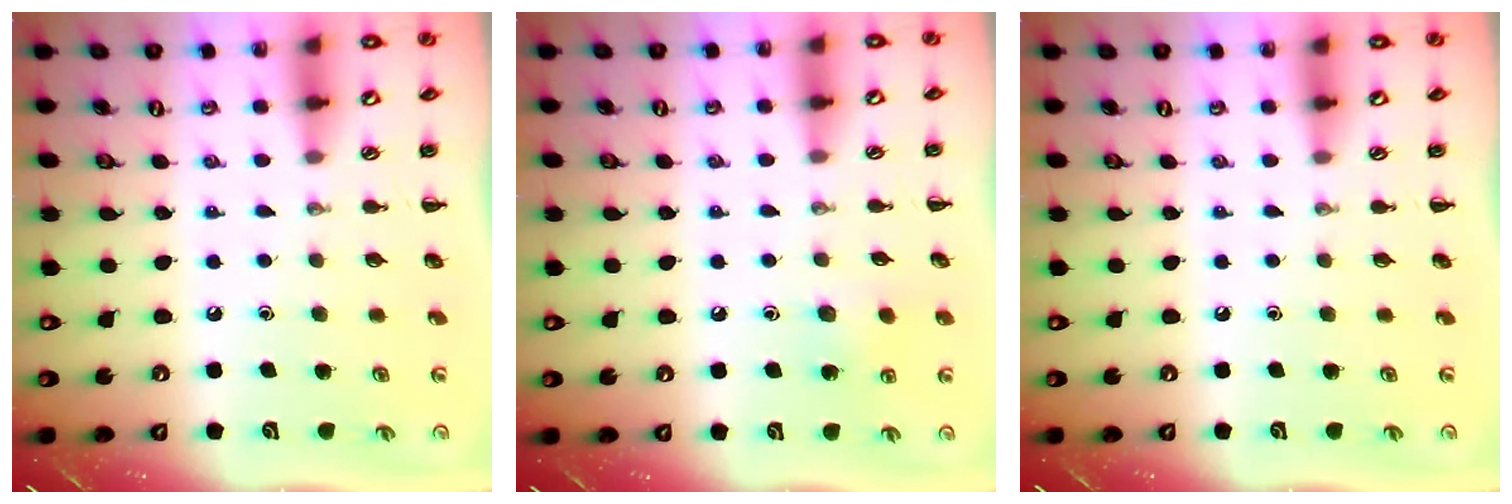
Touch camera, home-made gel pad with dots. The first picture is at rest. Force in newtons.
{"total": 6.6, "press": 6.4, "slide": 1.8}
{"total": 0.0}